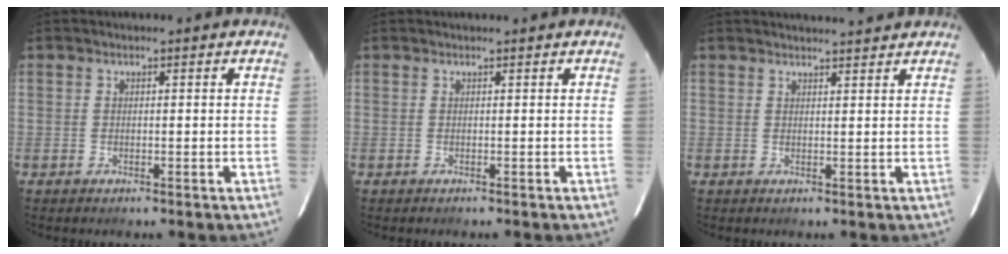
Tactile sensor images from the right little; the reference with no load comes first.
{"total": 0.7, "force": [0.1, 0.1, 0.6], "torque": [-0.022, 0.009, 0.005]}
{"total": 6.2, "force": [6.1, 0.2, 1.4], "torque": [-0.019, 0.019, 0.067]}